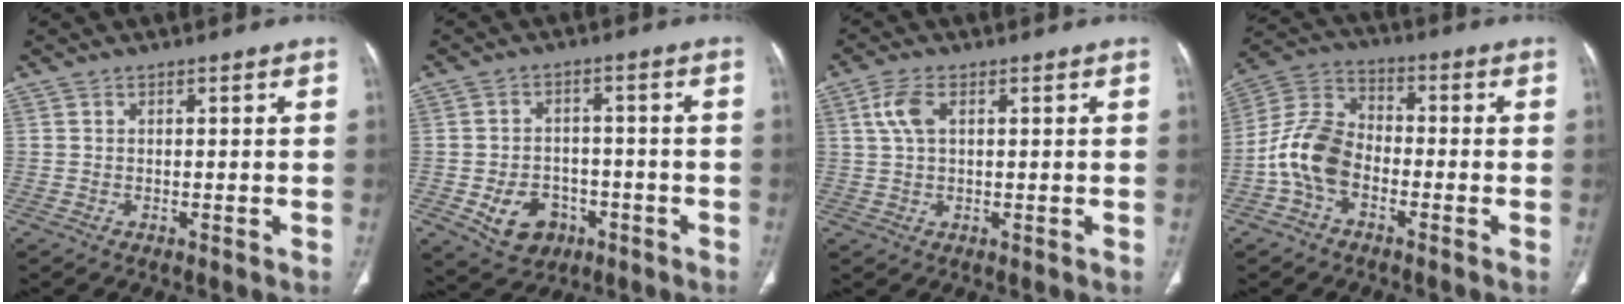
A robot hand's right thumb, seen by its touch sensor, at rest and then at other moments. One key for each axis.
{"total": 8.5, "fx": -3.3, "fy": 6.6, "fz": 4.2, "tx": -0.046, "ty": 0.024, "tz": -0.040}
{"total": 4.3, "fx": 1.4, "fy": 2.1, "fz": 3.4, "tx": -0.086, "ty": 0.010, "tz": 0.030}
{"total": 10.3, "fx": -3.3, "fy": 6.8, "fz": 7.0, "tx": -0.135, "ty": 0.034, "tz": -0.075}